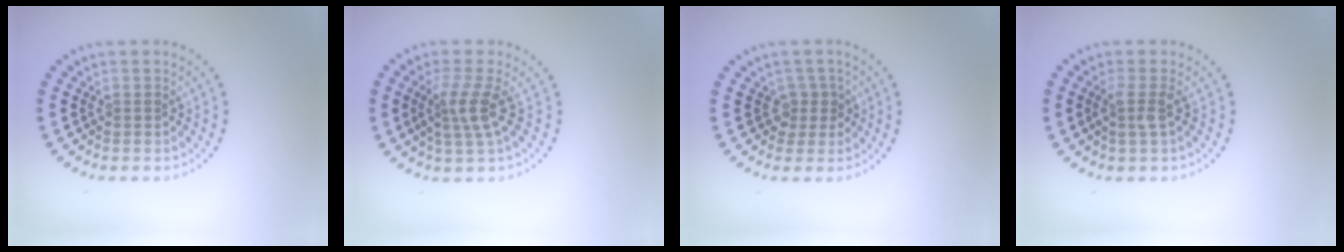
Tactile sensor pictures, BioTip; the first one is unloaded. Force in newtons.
{"total": 2.8, "press": 2.2, "slide": 1.7}
{"total": 1.9, "press": 1.4, "slide": 1.3}
{"total": 1.6, "press": 1.3, "slide": 1.1}